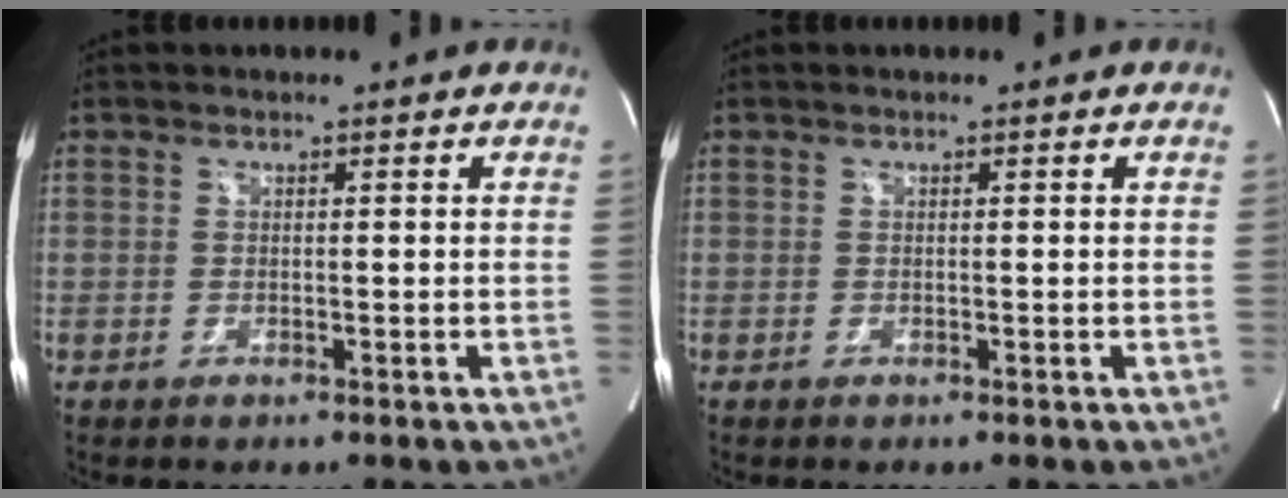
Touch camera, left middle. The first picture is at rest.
{"total": 0.0}